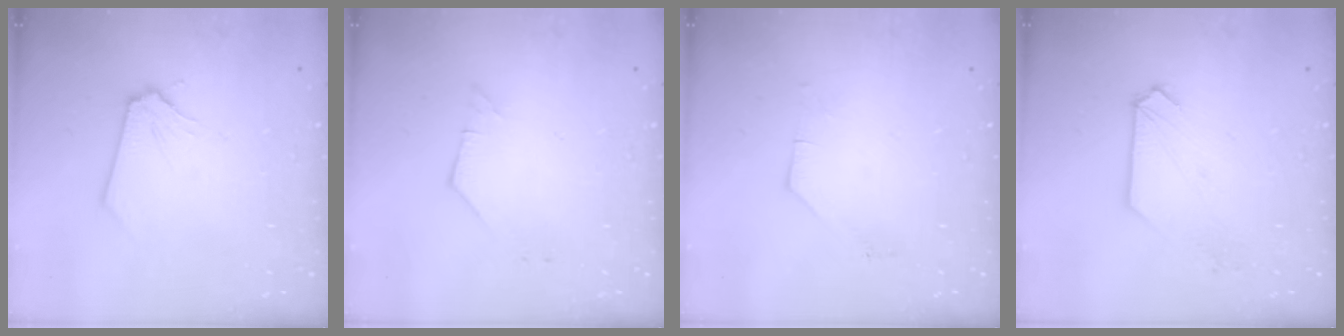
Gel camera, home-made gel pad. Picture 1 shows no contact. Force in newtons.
{"total": 2.0, "press": 2.0, "slide": 0.1}
{"total": 1.3, "press": 1.3, "slide": 0.2}
{"total": 1.8, "press": 1.8, "slide": 0.1}